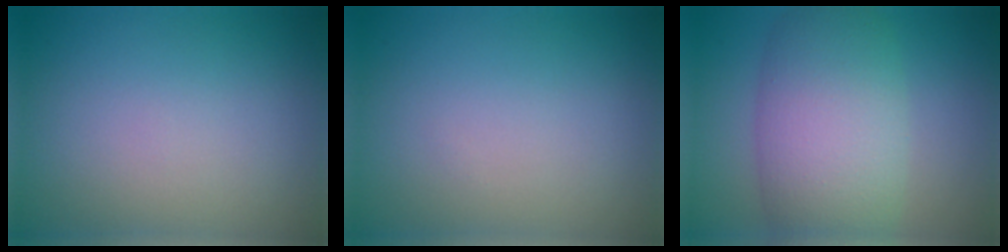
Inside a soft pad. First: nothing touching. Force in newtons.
{"total": 0.0}
{"total": 8.8, "press": 8.8, "slide": 0.5}